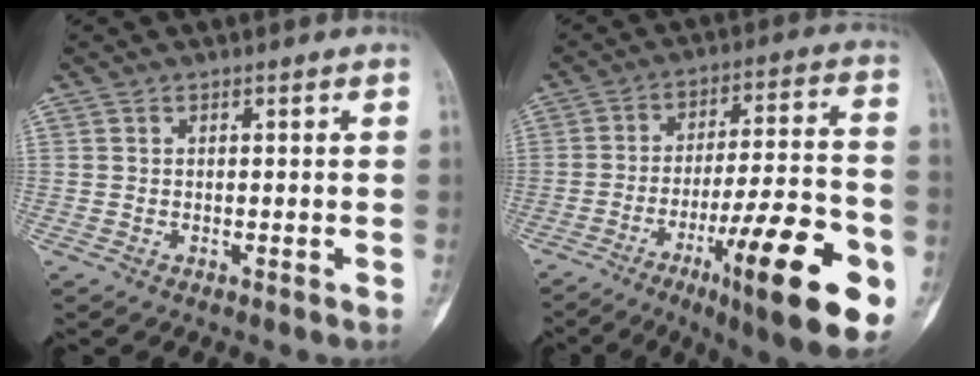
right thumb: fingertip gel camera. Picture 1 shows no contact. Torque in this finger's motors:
{"motor_torque": [1.07, 1.26, 1.75, -1.02, 0.19]}